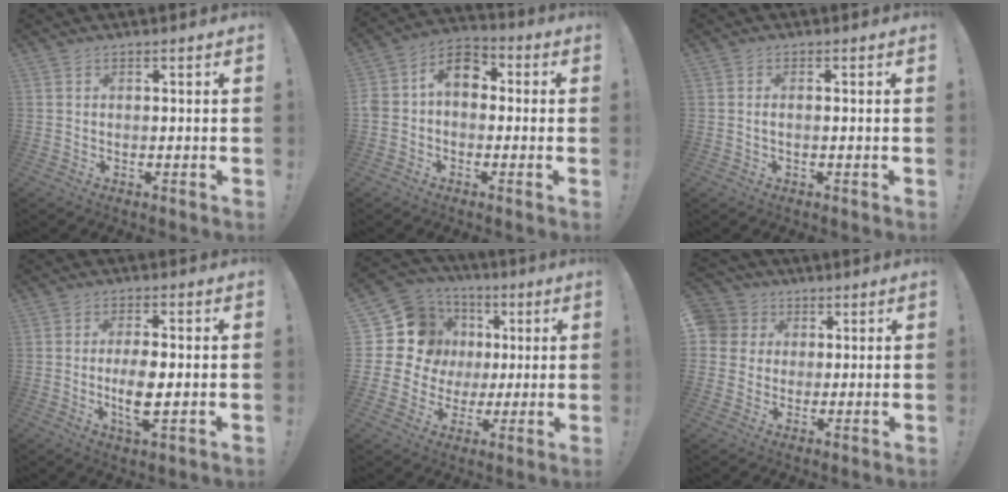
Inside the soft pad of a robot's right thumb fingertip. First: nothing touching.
{"total": 9.4, "force": [0.5, 7.2, 6.0], "torque": [-0.101, 0.020, 0.016]}
{"total": 1.3, "force": [-0.3, 0.2, 1.2], "torque": [-0.023, 0.001, -0.005]}
{"total": 7.6, "force": [-0.7, 2.5, 7.2], "torque": [-0.135, -0.013, -0.018]}
{"total": 16.8, "force": [3.9, 14.8, 6.9], "torque": [-0.105, -0.018, 0.098]}
{"total": 7.5, "force": [1.3, 7.1, 1.7], "torque": [-0.029, -0.001, 0.029]}